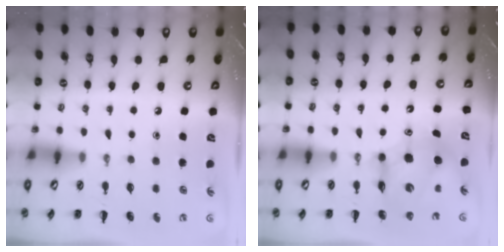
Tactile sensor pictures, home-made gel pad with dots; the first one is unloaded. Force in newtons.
{"total": 8.9, "press": 8.5, "slide": 2.3}